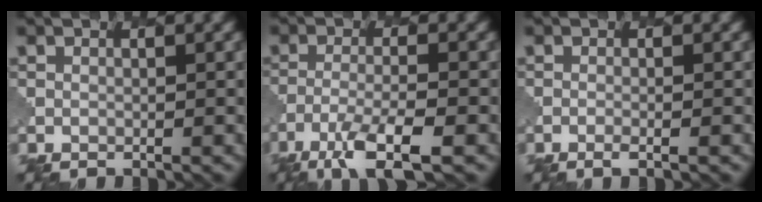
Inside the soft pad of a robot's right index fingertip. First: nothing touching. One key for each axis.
{"total": 5.6, "fx": -3.5, "fy": 1.2, "fz": 4.2, "tx": -0.081, "ty": -0.007, "tz": -0.068}
{"total": 1.1, "fx": -0.5, "fy": 0.2, "fz": 1.0, "tx": -0.011, "ty": 0.001, "tz": -0.013}